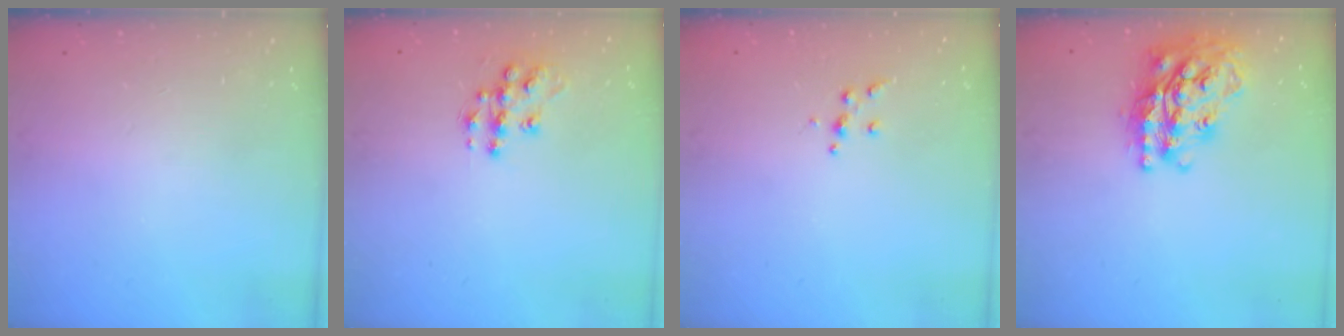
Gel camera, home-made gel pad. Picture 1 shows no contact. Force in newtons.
{"total": 11.4, "press": 11.4, "slide": 0.8}
{"total": 4.8, "press": 4.8, "slide": 0.6}
{"total": 22.9, "press": 22.9, "slide": 1.8}